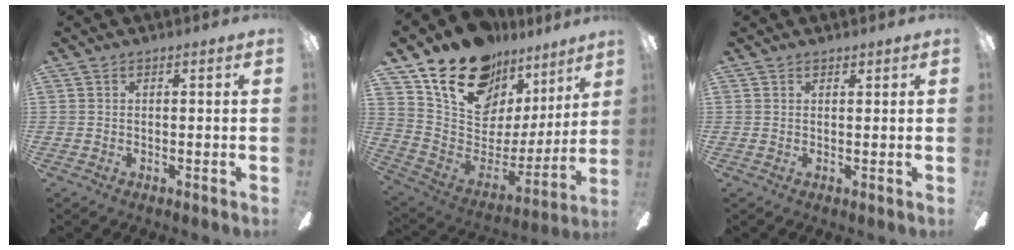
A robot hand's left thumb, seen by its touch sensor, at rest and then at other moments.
{"total": 19.5, "force": [13.7, 11.2, 8.3], "torque": [-0.143, -0.098, 0.252]}
{"total": 1.1, "force": [0.9, 0.5, 0.1], "torque": [0.006, -0.002, 0.016]}